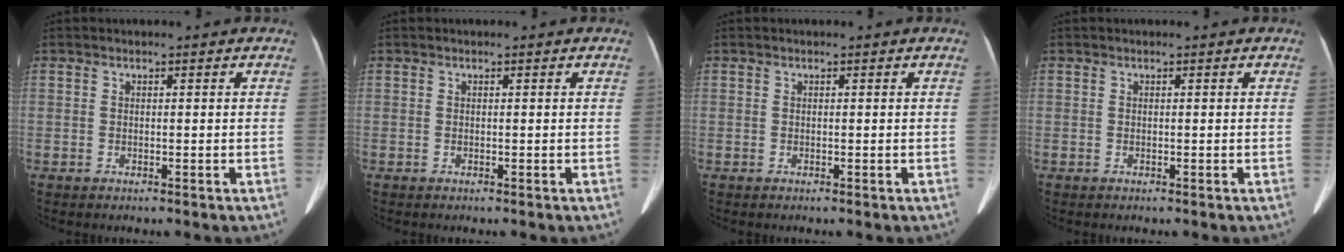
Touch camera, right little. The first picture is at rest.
{"total": 0.0}
{"total": 0.0}
{"total": 0.0}